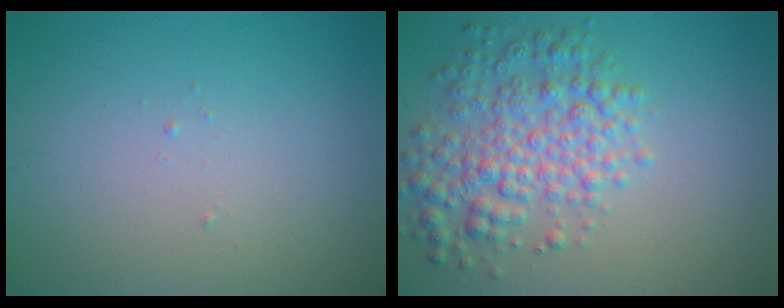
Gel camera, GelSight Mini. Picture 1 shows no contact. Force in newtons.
{"total": 5.5, "press": 5.5, "slide": 0.1}